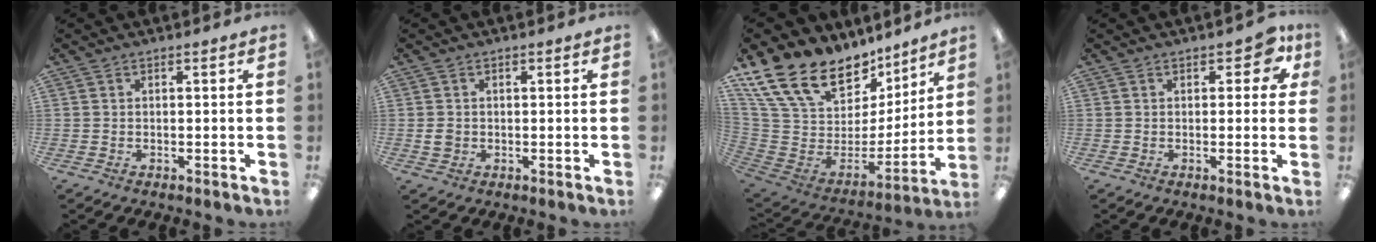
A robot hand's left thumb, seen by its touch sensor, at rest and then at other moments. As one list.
[{"total": 2.4, "force": [0.0, 2.1, 1.1], "torque": [-0.013, 0.003, -0.004]}, {"total": 21.1, "force": [16.0, 11.0, 8.2], "torque": [-0.160, -0.117, 0.310]}, {"total": 5.4, "force": [2.3, 2.9, 3.9], "torque": [-0.046, 0.001, 0.036]}]